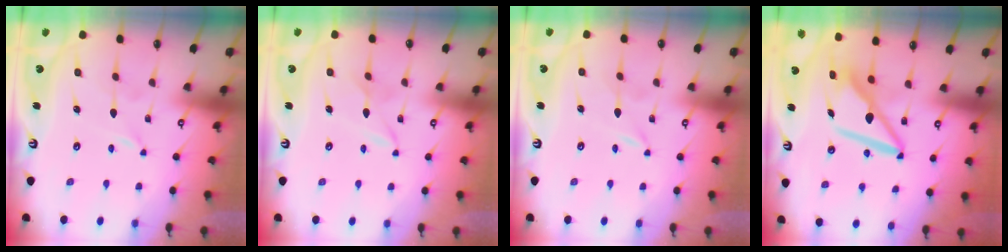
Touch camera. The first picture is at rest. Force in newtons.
{"total": 2.4, "press": 2.4, "slide": 0.3}
{"total": 0.0}
{"total": 9.7, "press": 9.7, "slide": 1.0}